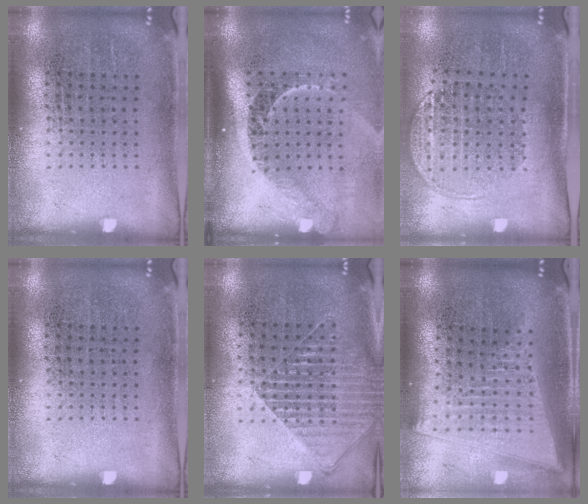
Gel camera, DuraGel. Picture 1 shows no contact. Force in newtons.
{"total": 2.3, "press": 1.6, "slide": 1.6}
{"total": 1.5, "press": 1.3, "slide": 0.8}
{"total": 0.0}
{"total": 1.6, "press": 1.4, "slide": 0.8}
{"total": 2.1, "press": 1.8, "slide": 1.1}